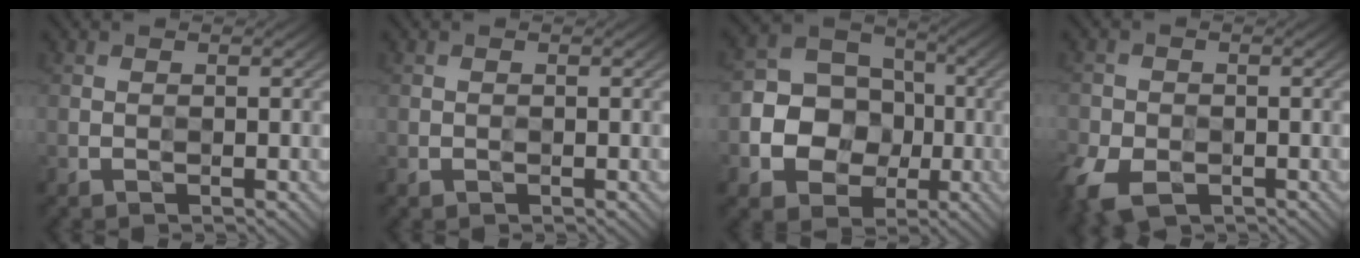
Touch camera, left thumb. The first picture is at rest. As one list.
[{"total": 0.8, "force": [-0.2, 0.7, 0.2], "torque": [-0.004, -0.005, -0.004]}, {"total": 9.5, "force": [-1.8, 8.4, 4.1], "torque": [-0.083, -0.012, -0.056]}, {"total": 5.4, "force": [-2.9, 3.6, 2.7], "torque": [-0.073, -0.017, -0.057]}]